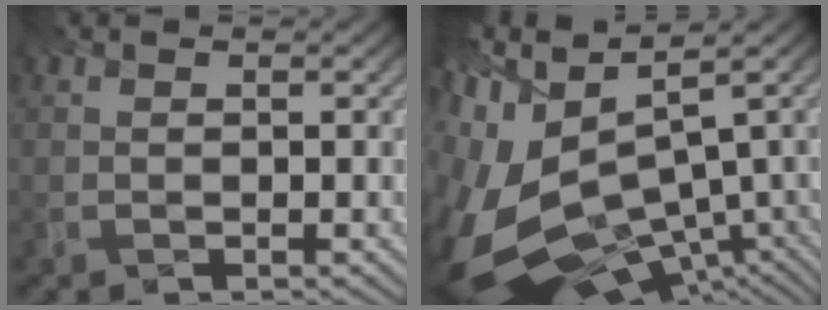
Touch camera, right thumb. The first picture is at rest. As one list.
[{"total": 13.9, "force": [-3.2, 7.5, 11.2], "torque": [-0.285, -0.053, 0.001]}]